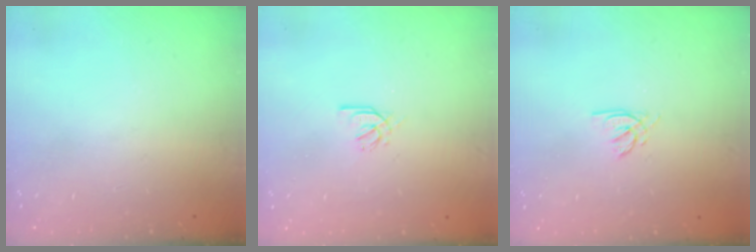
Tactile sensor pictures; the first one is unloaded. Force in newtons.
{"total": 1.7, "press": 1.6, "slide": 0.5}
{"total": 1.4, "press": 1.4, "slide": 0.2}